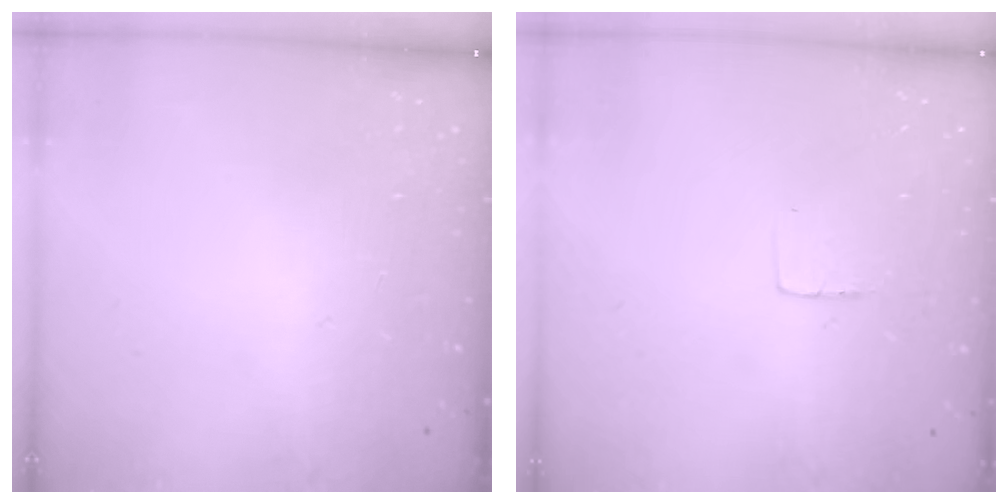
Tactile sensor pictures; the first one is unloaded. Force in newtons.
{"total": 3.0, "press": 3.0, "slide": 0.2}